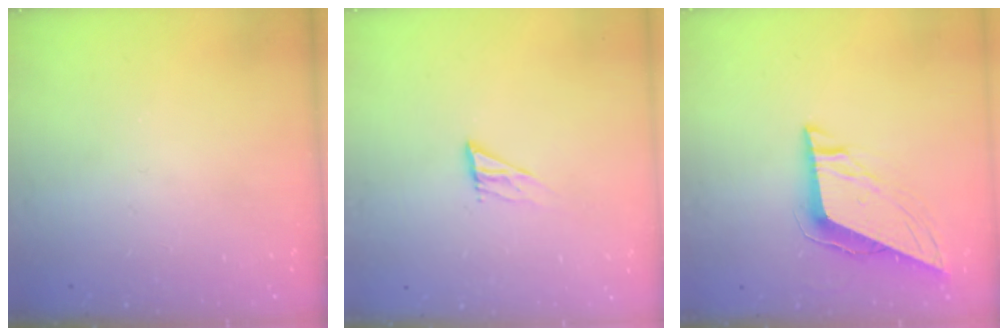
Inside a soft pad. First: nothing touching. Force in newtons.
{"total": 7.6, "press": 7.6, "slide": 0.3}
{"total": 9.0, "press": 8.9, "slide": 1.5}